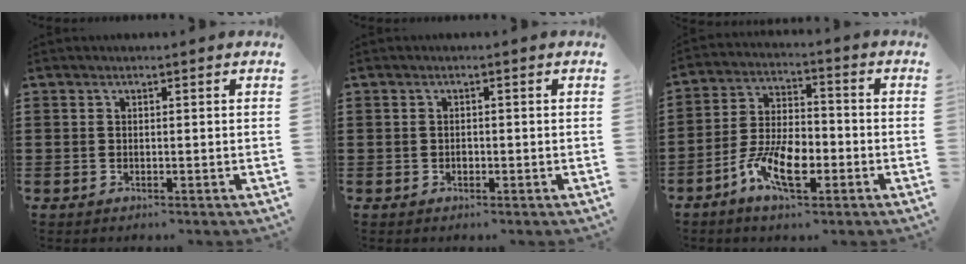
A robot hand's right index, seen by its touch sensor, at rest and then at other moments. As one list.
[{"total": 0.8, "force": [-0.3, 0.6, 0.5], "torque": [-0.011, 0.000, -0.006]}, {"total": 9.0, "force": [-4.2, 4.0, 6.9], "torque": [-0.152, -0.002, -0.079]}]